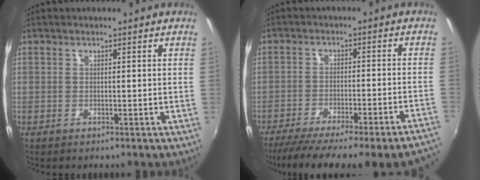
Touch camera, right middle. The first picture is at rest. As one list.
[{"total": 18.9, "force": [-16.5, 0.1, 9.2], "torque": [-0.145, -0.042, -0.232]}]